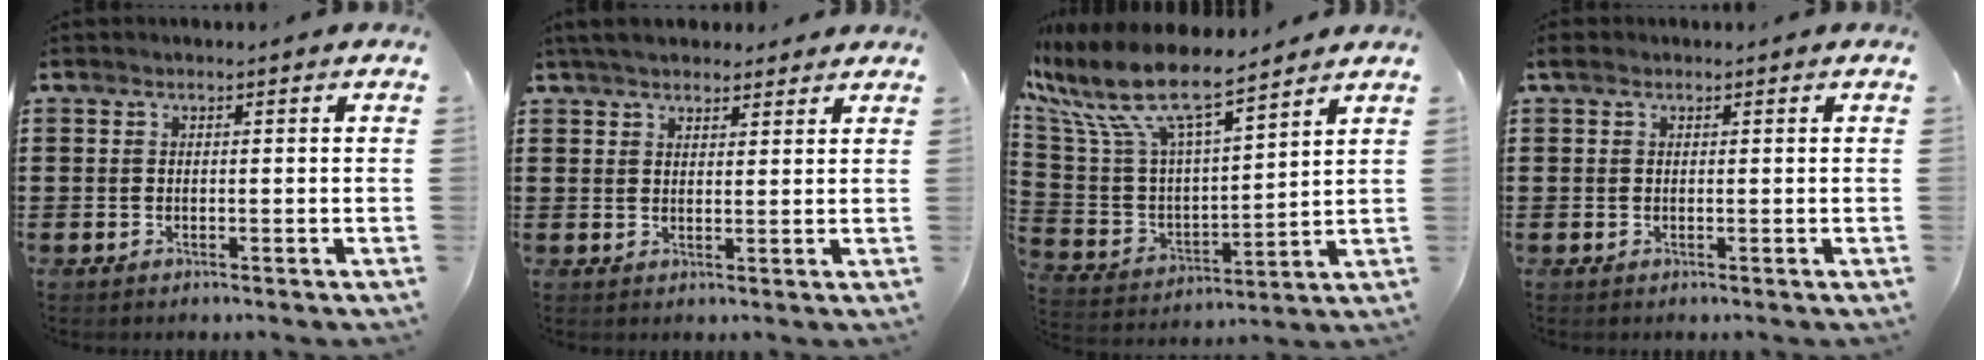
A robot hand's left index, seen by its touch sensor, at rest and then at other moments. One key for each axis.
{"total": 4.1, "fx": 3.7, "fy": 1.2, "fz": 1.3, "tx": -0.036, "ty": -0.002, "tz": 0.070}
{"total": 11.2, "fx": 8.8, "fy": 2.6, "fz": 6.5, "tx": -0.166, "ty": -0.053, "tz": 0.153}
{"total": 0.9, "fx": 0.1, "fy": 0.6, "fz": 0.6, "tx": -0.013, "ty": 0.006, "tz": 0.002}